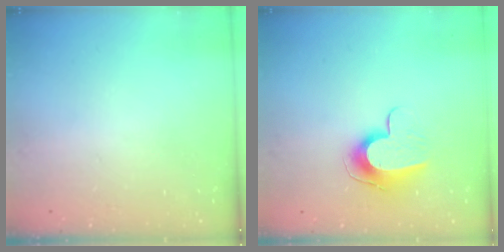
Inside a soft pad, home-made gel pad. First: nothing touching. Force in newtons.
{"total": 9.6, "press": 9.5, "slide": 1.2}